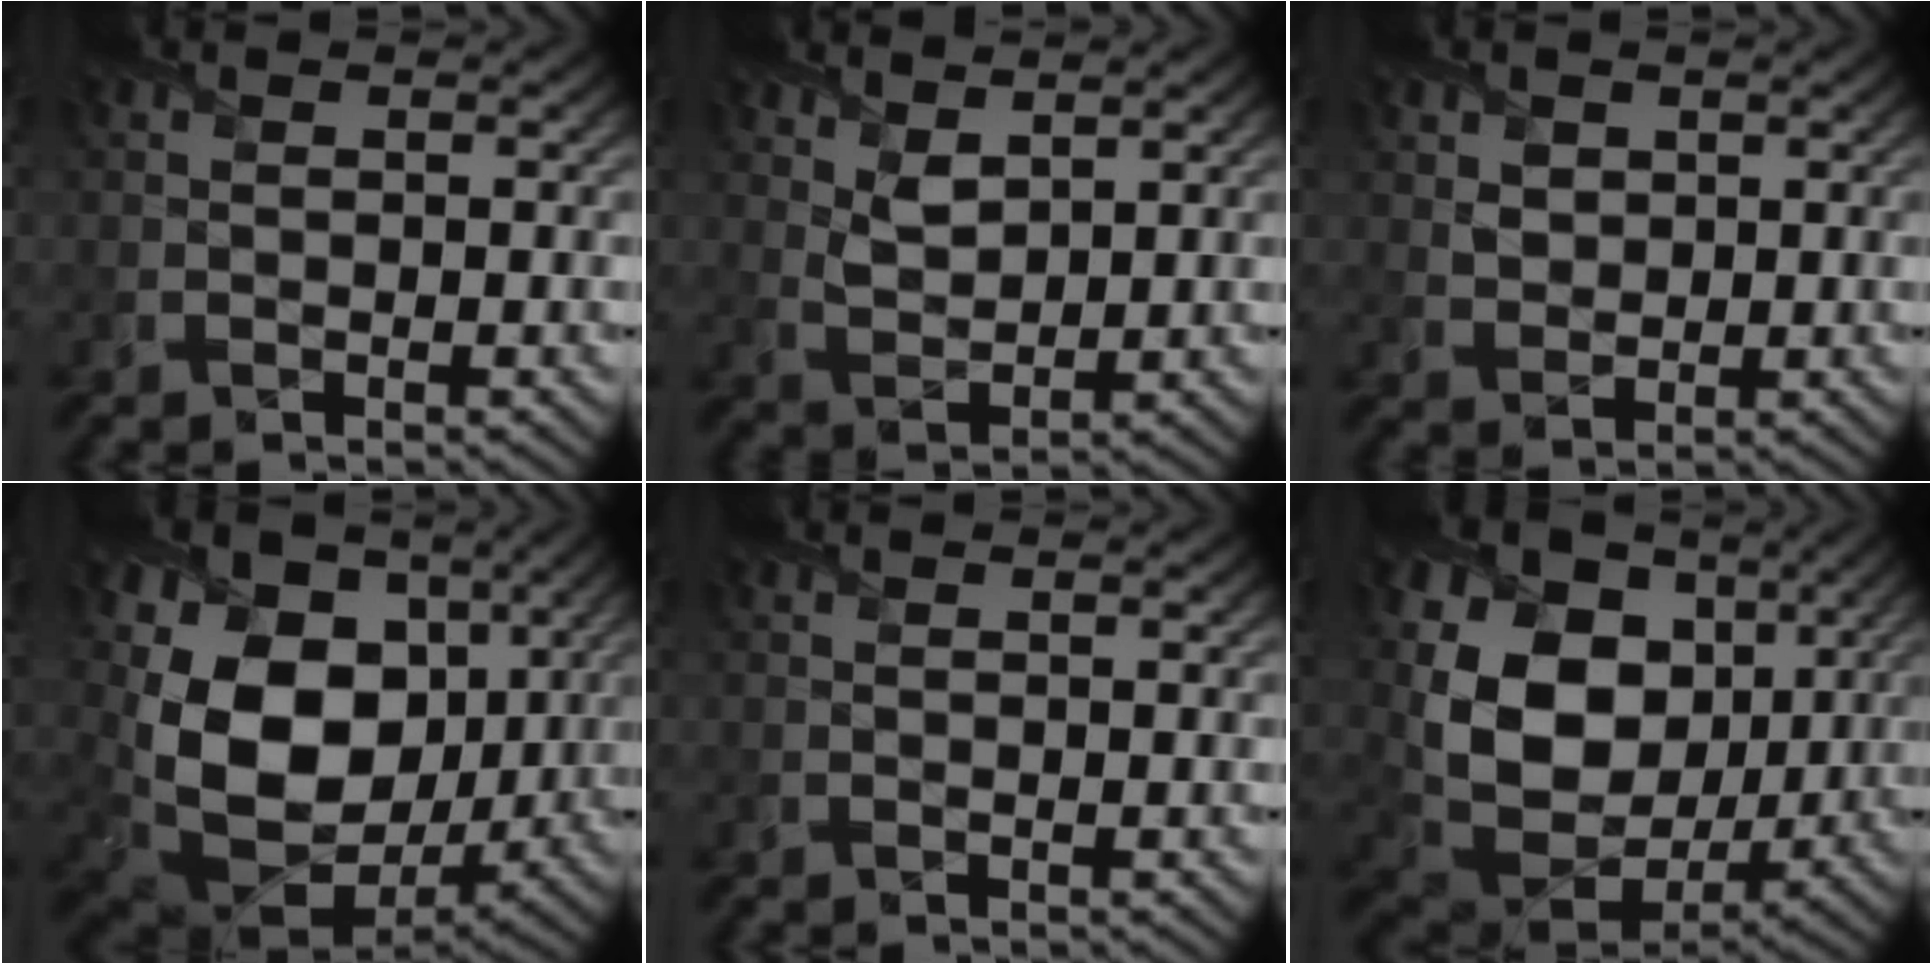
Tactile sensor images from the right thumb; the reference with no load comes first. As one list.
[{"total": 4.1, "force": [2.8, 1.9, 2.3], "torque": [-0.061, -0.005, 0.062]}, {"total": 2.6, "force": [1.3, 2.0, 1.1], "torque": [-0.033, -0.004, 0.025]}, {"total": 18.1, "force": [3.1, 13.4, 11.8], "torque": [-0.265, -0.023, 0.079]}, {"total": 0.0}, {"total": 16.8, "force": [4.4, 12.5, 10.3], "torque": [-0.219, 0.000, 0.100]}]